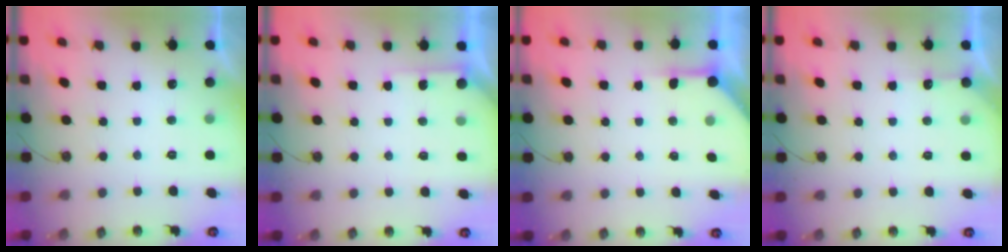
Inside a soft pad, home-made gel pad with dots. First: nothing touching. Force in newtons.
{"total": 3.8, "press": 3.8, "slide": 0.4}
{"total": 4.2, "press": 4.2, "slide": 0.4}
{"total": 4.1, "press": 4.1, "slide": 0.5}